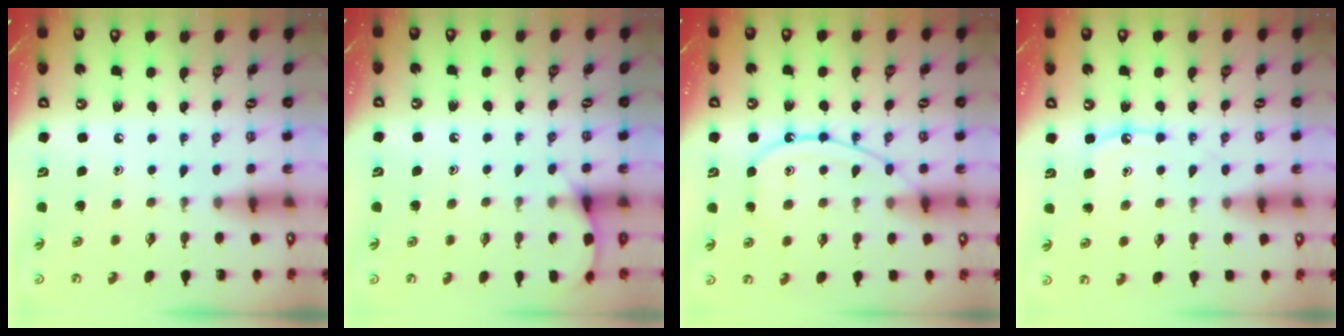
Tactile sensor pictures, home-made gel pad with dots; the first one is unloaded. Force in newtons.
{"total": 5.8, "press": 5.8, "slide": 0.7}
{"total": 11.8, "press": 11.7, "slide": 0.9}
{"total": 8.8, "press": 8.8, "slide": 0.5}